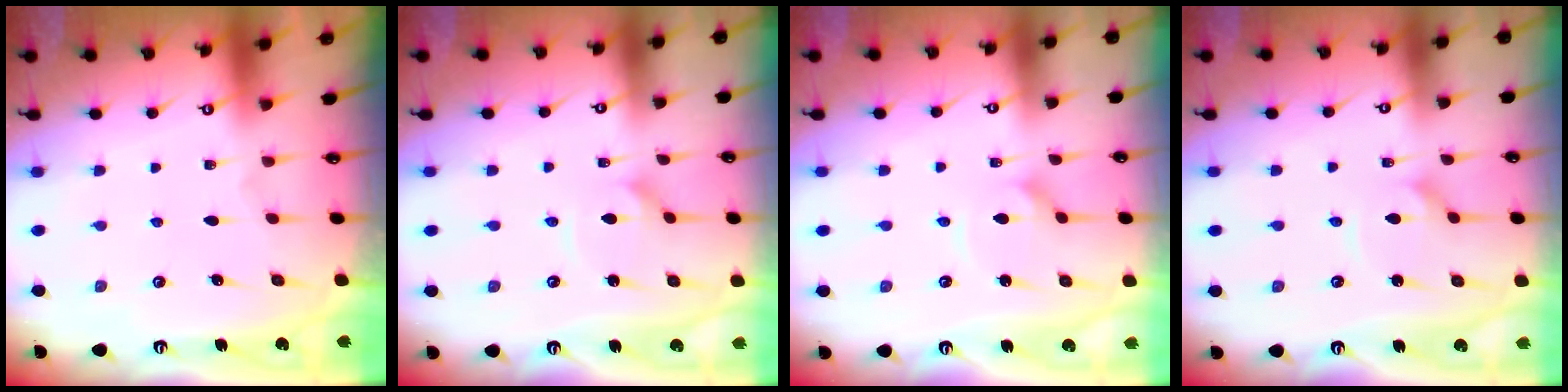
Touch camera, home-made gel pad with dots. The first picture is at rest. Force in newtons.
{"total": 2.0, "press": 2.0, "slide": 0.3}
{"total": 2.2, "press": 2.2, "slide": 0.3}
{"total": 2.2, "press": 2.2, "slide": 0.3}